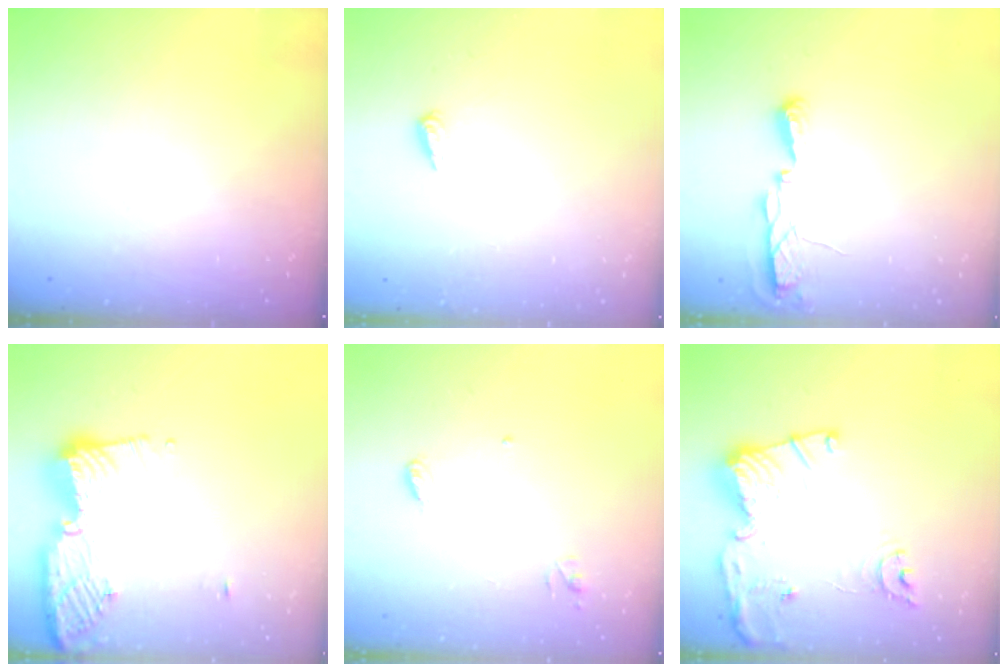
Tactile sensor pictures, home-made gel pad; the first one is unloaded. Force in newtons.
{"total": 3.4, "press": 3.3, "slide": 0.5}
{"total": 5.5, "press": 5.5, "slide": 0.6}
{"total": 12.0, "press": 12.0, "slide": 1.1}
{"total": 3.6, "press": 3.6, "slide": 0.3}
{"total": 15.1, "press": 15.0, "slide": 1.6}